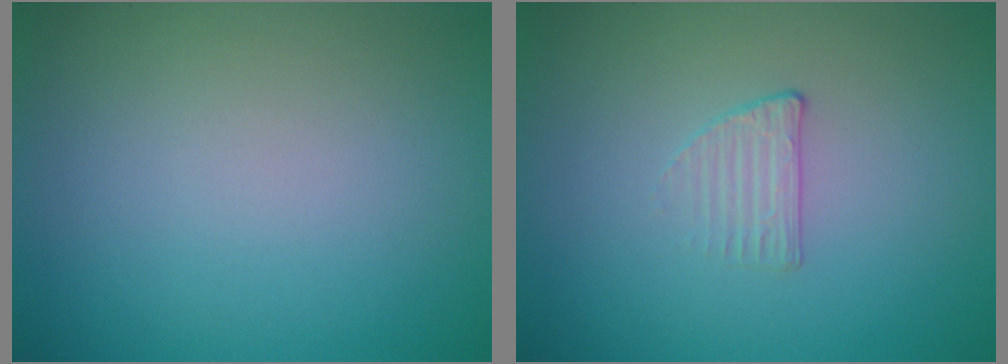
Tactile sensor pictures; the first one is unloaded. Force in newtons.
{"total": 1.2, "press": 0.6, "slide": 1.0}